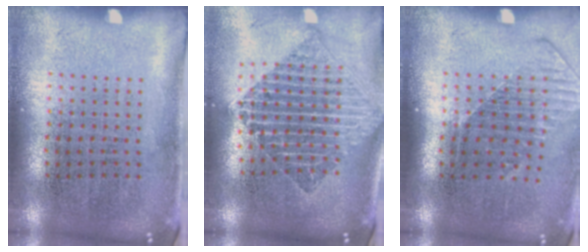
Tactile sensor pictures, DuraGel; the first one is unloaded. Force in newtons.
{"total": 2.2, "press": 1.8, "slide": 1.3}
{"total": 1.6, "press": 1.2, "slide": 1.0}